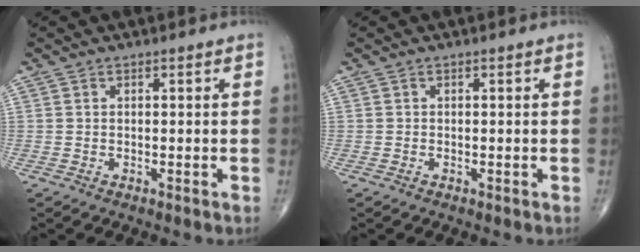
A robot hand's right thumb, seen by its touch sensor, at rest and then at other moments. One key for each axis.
{"total": 0.0}